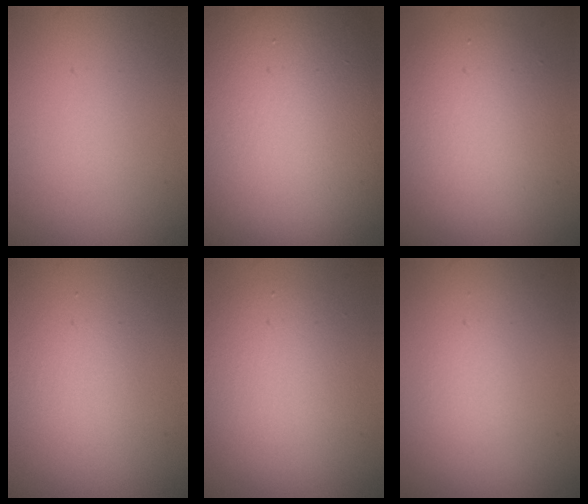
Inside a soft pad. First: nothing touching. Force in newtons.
{"total": 19.2, "press": 19.1, "slide": 1.3}
{"total": 6.3, "press": 6.3, "slide": 0.3}
{"total": 1.9, "press": 1.9, "slide": 0.1}
{"total": 4.1, "press": 4.1, "slide": 0.3}
{"total": 0.7, "press": 0.7, "slide": 0.0}